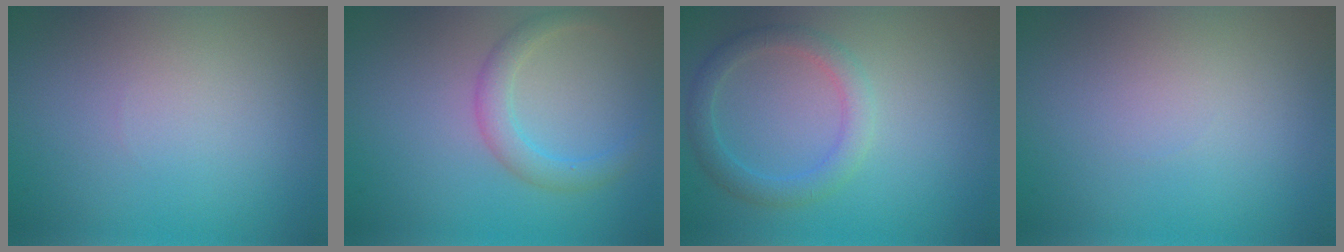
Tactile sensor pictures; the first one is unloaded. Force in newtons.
{"total": 2.5, "press": 2.5, "slide": 0.1}
{"total": 2.7, "press": 2.7, "slide": 0.2}
{"total": 0.0}